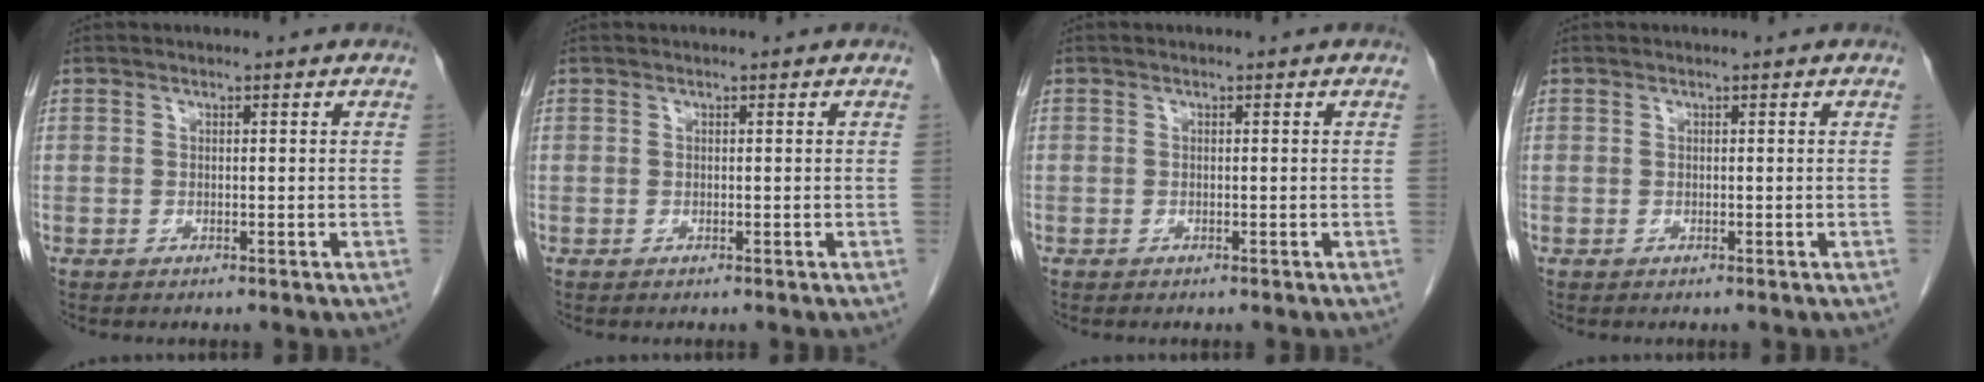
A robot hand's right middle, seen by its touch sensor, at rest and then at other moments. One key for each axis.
{"total": 0.0}
{"total": 0.0}
{"total": 0.0}